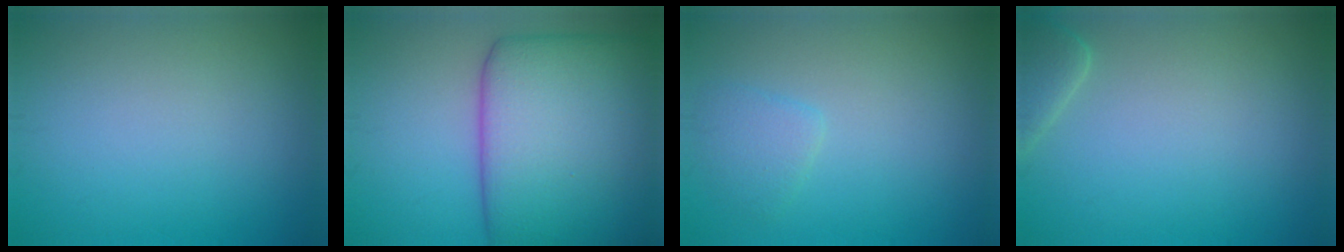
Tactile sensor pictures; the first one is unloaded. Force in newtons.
{"total": 14.0, "press": 14.0, "slide": 0.6}
{"total": 1.7, "press": 1.7, "slide": 0.2}
{"total": 2.3, "press": 2.3, "slide": 0.3}